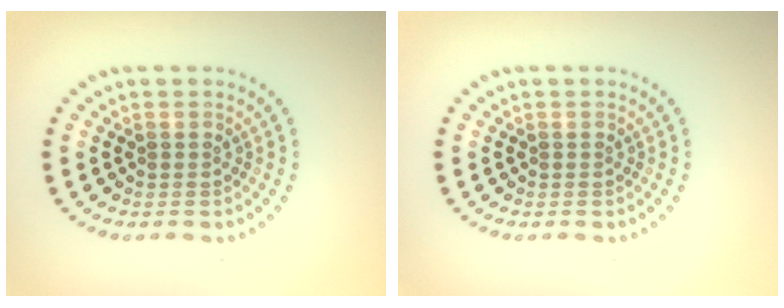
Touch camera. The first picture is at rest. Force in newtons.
{"total": 0.0}